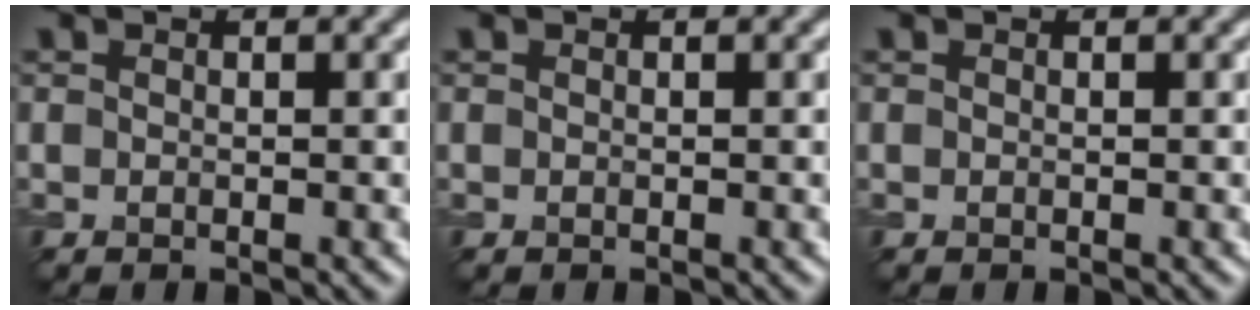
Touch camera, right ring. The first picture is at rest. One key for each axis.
{"total": 0.0}
{"total": 0.0}